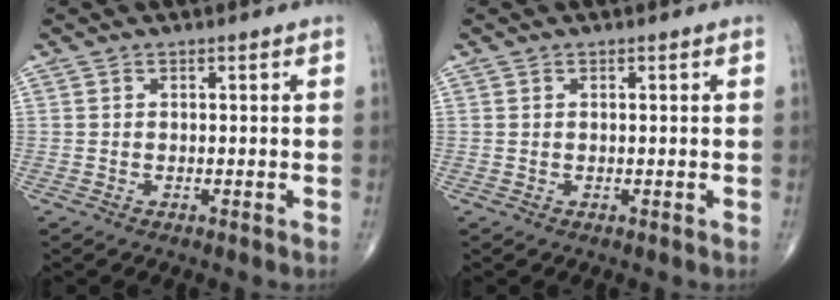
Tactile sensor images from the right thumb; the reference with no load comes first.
{"total": 0.0}